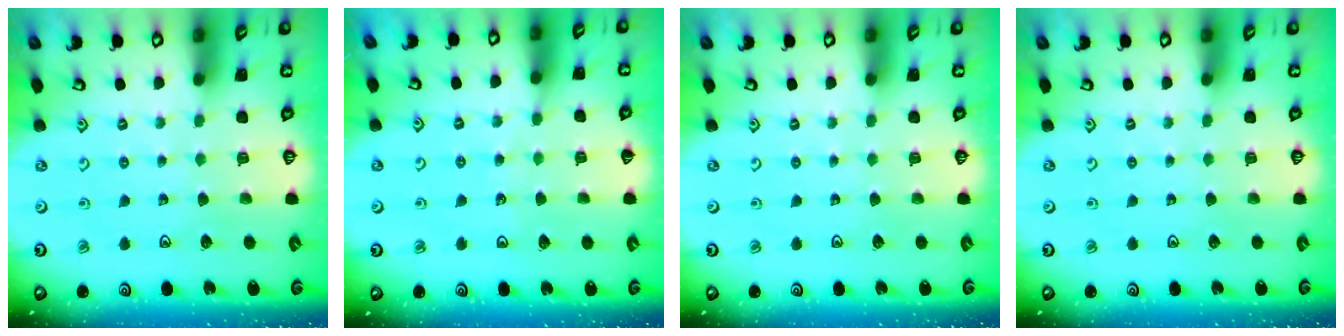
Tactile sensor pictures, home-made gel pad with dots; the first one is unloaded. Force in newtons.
{"total": 5.0, "press": 4.9, "slide": 0.7}
{"total": 0.0}
{"total": 0.0}